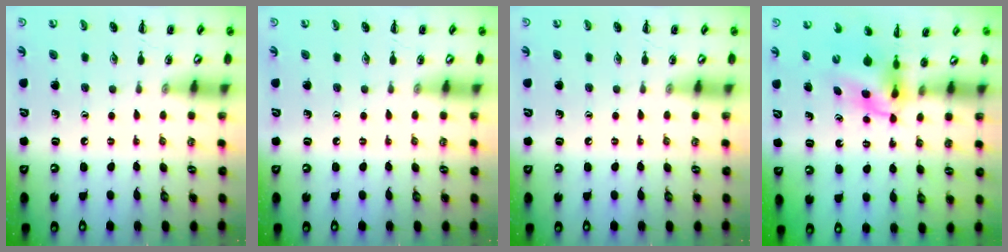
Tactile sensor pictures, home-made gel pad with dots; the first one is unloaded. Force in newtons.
{"total": 0.0}
{"total": 0.0}
{"total": 5.8, "press": 5.7, "slide": 1.0}